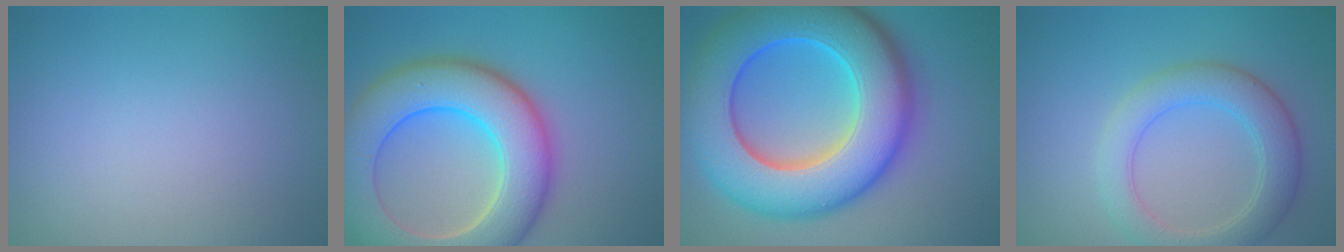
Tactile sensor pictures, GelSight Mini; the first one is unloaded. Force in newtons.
{"total": 10.8, "press": 10.8, "slide": 0.7}
{"total": 13.9, "press": 13.9, "slide": 0.2}
{"total": 4.5, "press": 4.5, "slide": 0.3}